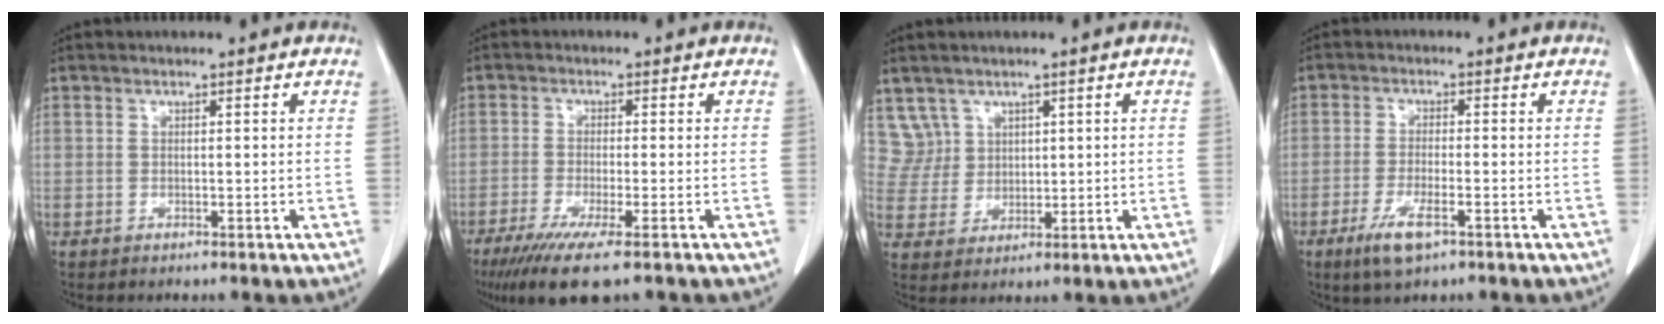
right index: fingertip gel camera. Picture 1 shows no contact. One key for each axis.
{"total": 8.0, "fx": -5.2, "fy": 0.5, "fz": 6.0, "tx": -0.100, "ty": -0.021, "tz": -0.083}
{"total": 5.3, "fx": 3.2, "fy": 4.2, "fz": -0.5, "tx": 0.018, "ty": 0.009, "tz": 0.071}
{"total": 5.5, "fx": -3.0, "fy": 1.2, "fz": 4.4, "tx": -0.091, "ty": -0.009, "tz": -0.050}